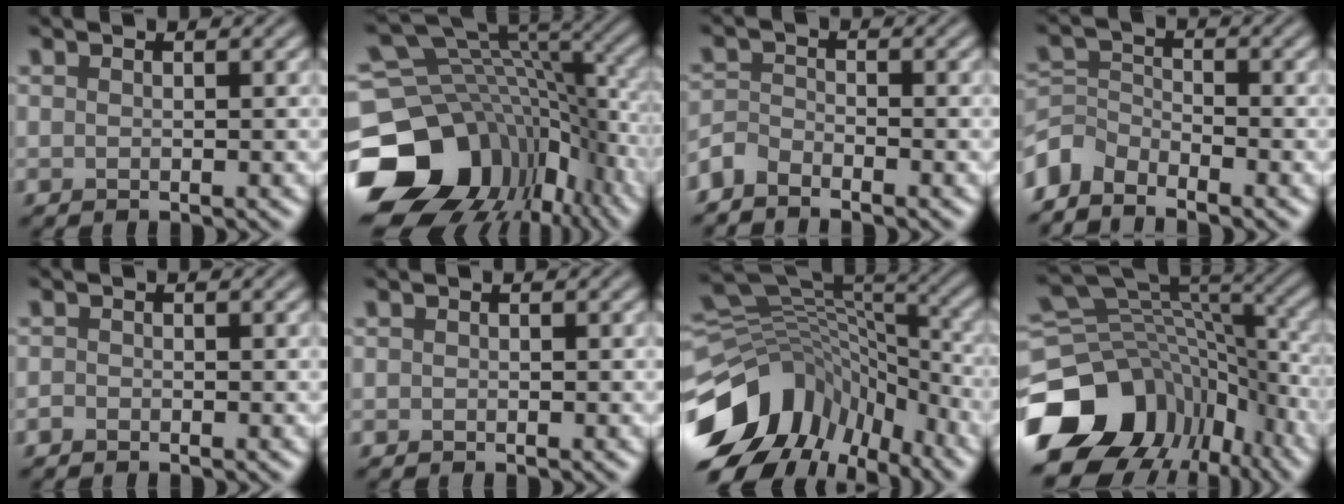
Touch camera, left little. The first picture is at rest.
{"total": 16.2, "force": [-4.6, 12.6, 9.2], "torque": [-0.197, -0.021, -0.043]}
{"total": 2.3, "force": [-2.1, 0.7, 0.4], "torque": [-0.009, 0.000, -0.054]}
{"total": 3.9, "force": [-3.4, 1.7, 1.0], "torque": [-0.020, -0.004, -0.080]}
{"total": 0.5, "force": [-0.4, 0.2, 0.1], "torque": [0.000, -0.003, -0.009]}
{"total": 0.0}
{"total": 13.4, "force": [-6.9, 8.7, 7.5], "torque": [-0.165, 0.003, -0.109]}
{"total": 14.0, "force": [-6.3, 10.4, 7.0], "torque": [-0.161, 0.003, -0.096]}